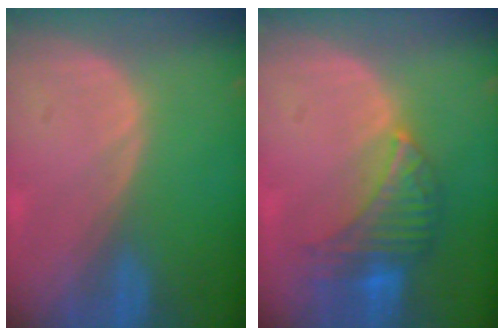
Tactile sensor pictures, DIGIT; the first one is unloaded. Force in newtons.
{"total": 7.7, "press": 7.1, "slide": 3.0}